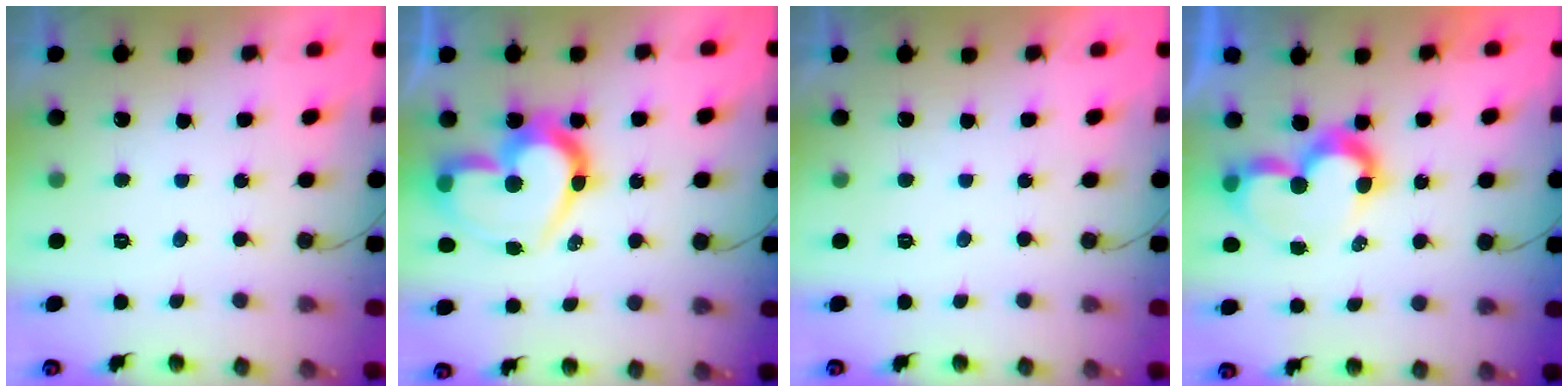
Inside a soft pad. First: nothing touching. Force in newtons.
{"total": 18.6, "press": 18.6, "slide": 1.6}
{"total": 1.8, "press": 1.8, "slide": 0.0}
{"total": 8.2, "press": 8.2, "slide": 0.6}